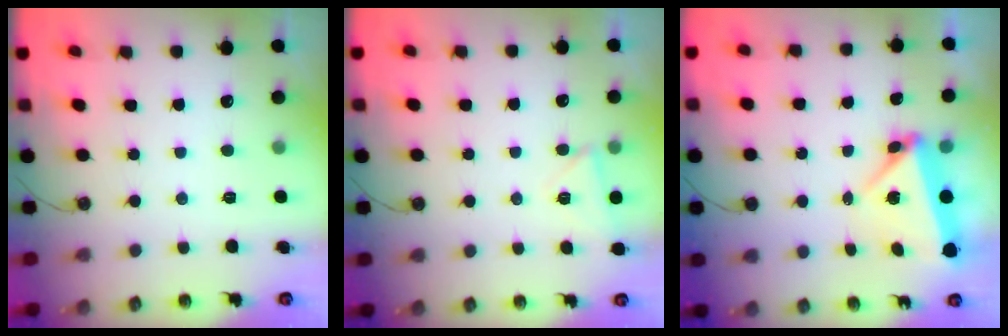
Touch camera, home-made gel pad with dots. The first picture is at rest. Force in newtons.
{"total": 3.7, "press": 3.7, "slide": 0.3}
{"total": 5.9, "press": 5.4, "slide": 2.4}